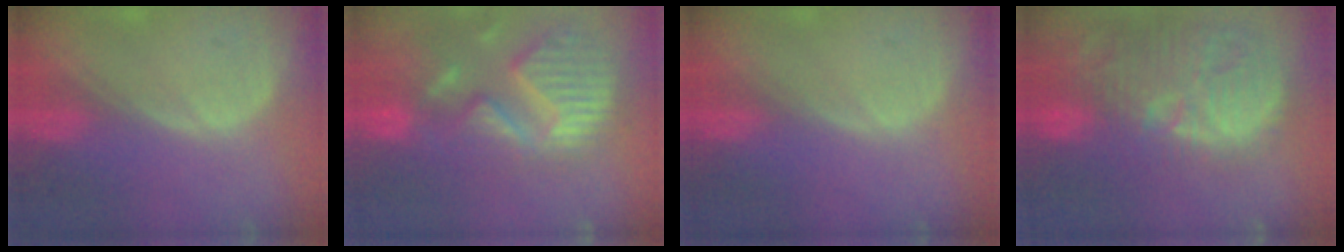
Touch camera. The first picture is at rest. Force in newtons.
{"total": 14.0, "press": 11.8, "slide": 7.6}
{"total": 0.0}
{"total": 15.3, "press": 13.2, "slide": 7.6}